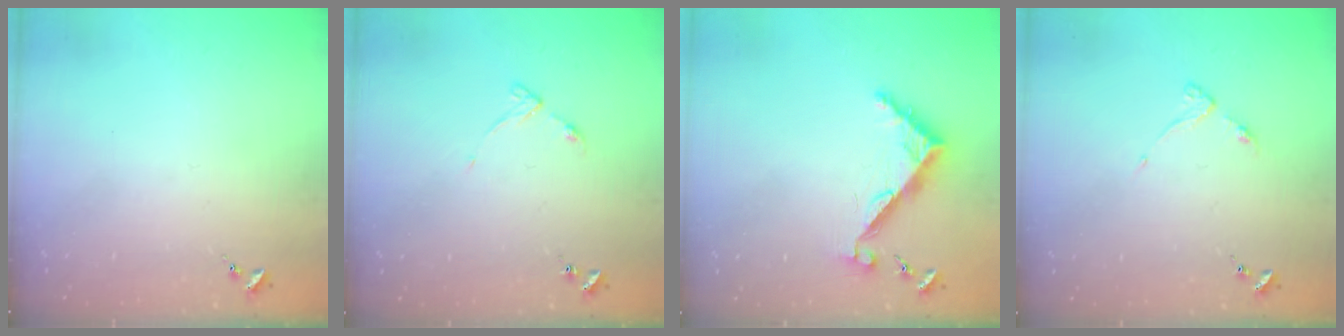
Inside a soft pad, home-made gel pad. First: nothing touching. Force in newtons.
{"total": 4.9, "press": 4.9, "slide": 0.6}
{"total": 6.7, "press": 6.6, "slide": 0.6}
{"total": 3.5, "press": 3.5, "slide": 0.5}